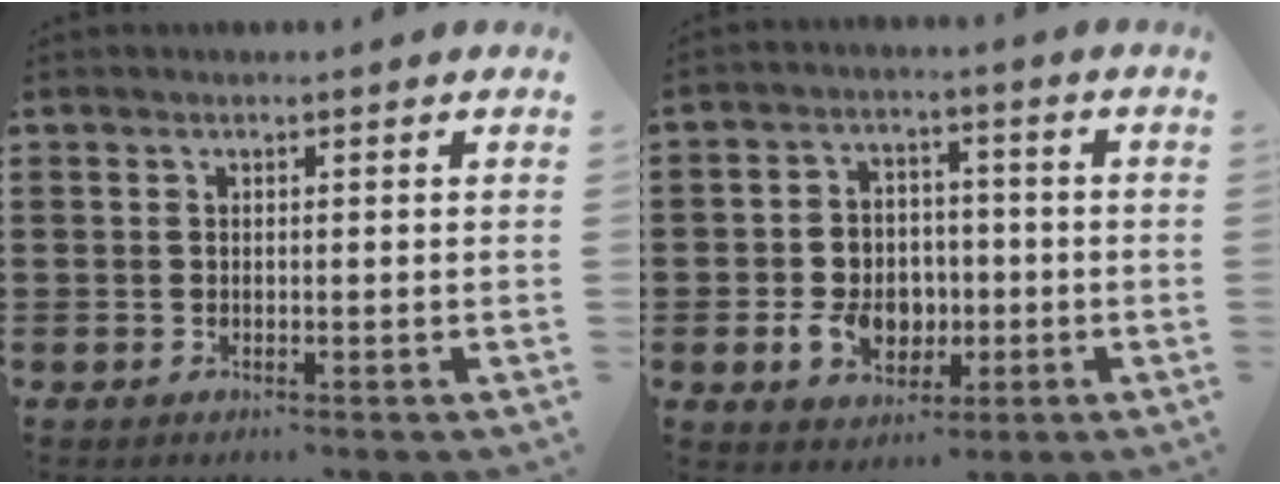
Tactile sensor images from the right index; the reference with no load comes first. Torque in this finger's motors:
{"motor_torque": [2.14, 0.00, 0.57, 0.13]}